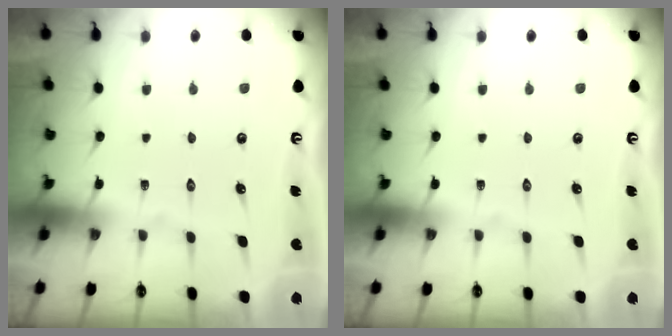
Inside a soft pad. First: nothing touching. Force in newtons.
{"total": 0.0}